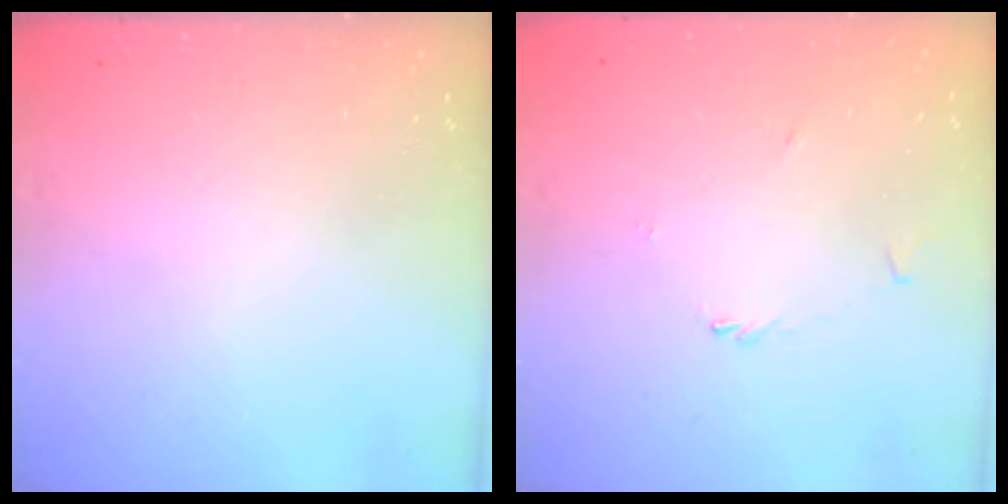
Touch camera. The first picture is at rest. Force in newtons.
{"total": 1.2, "press": 1.1, "slide": 0.4}